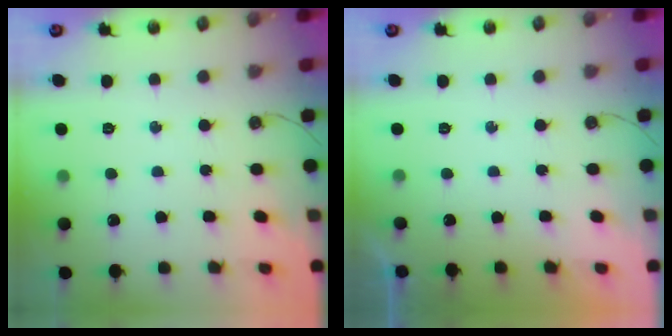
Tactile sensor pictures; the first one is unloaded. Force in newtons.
{"total": 0.0}